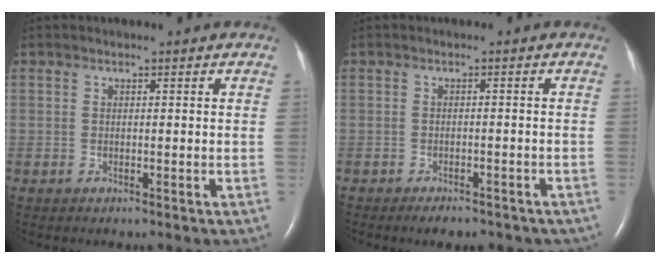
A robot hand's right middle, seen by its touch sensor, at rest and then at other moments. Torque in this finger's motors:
{"motor_torque": [0.14, -0.13, 0.04, 0.01]}